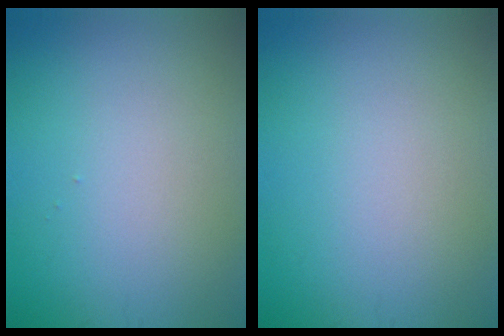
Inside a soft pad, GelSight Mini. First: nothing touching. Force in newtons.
{"total": 0.0}